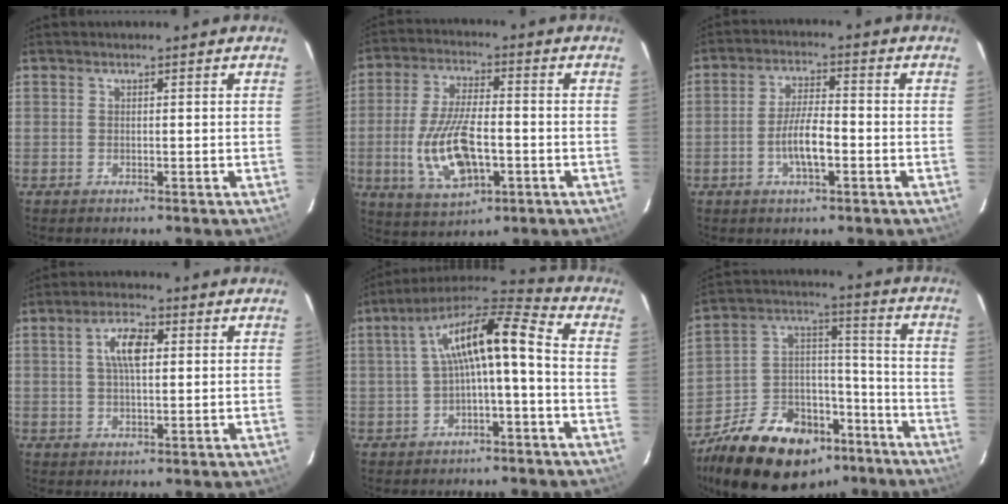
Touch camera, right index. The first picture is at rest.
{"total": 13.6, "force": [-3.2, 5.8, 11.9], "torque": [-0.245, -0.008, -0.050]}
{"total": 6.4, "force": [-2.2, 1.7, 5.8], "torque": [-0.112, 0.001, -0.039]}
{"total": 5.8, "force": [1.3, 2.4, 5.1], "torque": [-0.095, 0.014, 0.024]}
{"total": 12.4, "force": [-0.7, 2.6, 12.1], "torque": [-0.226, 0.030, -0.011]}
{"total": 23.4, "force": [-15.8, 13.3, 11.1], "torque": [-0.225, 0.054, -0.231]}